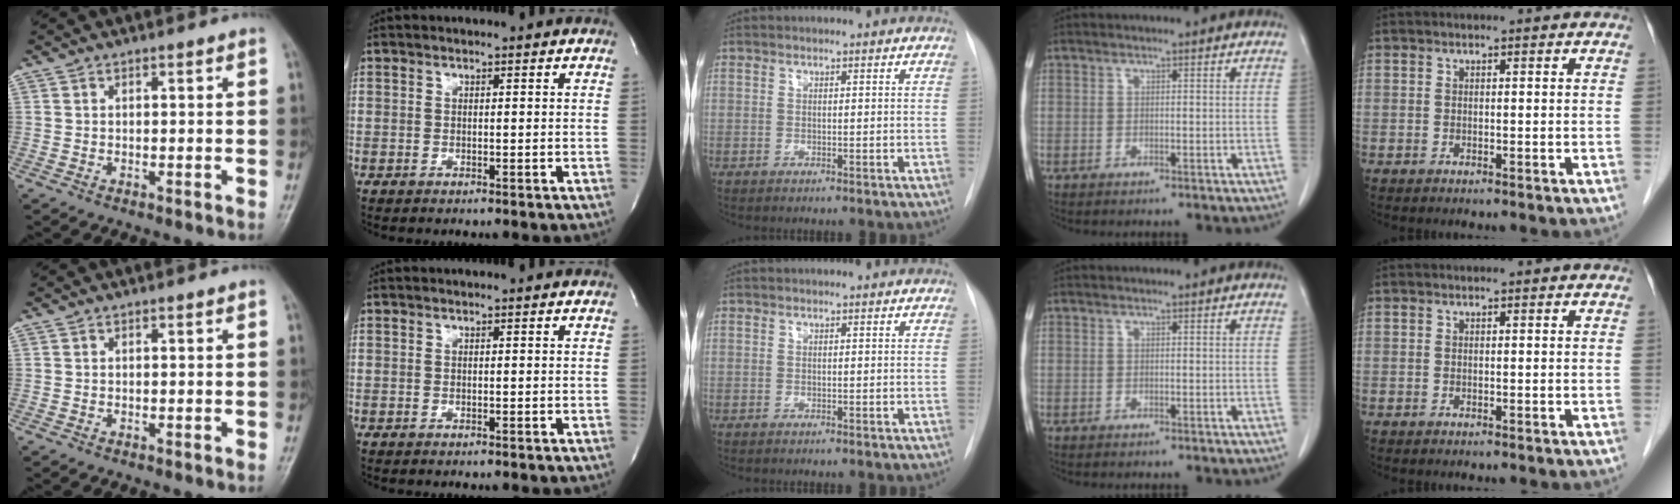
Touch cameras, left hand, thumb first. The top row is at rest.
{}